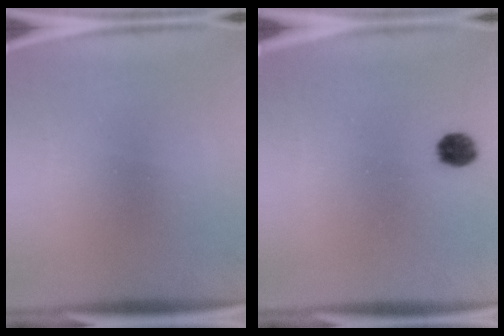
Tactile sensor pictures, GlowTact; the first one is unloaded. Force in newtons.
{"total": 4.0}